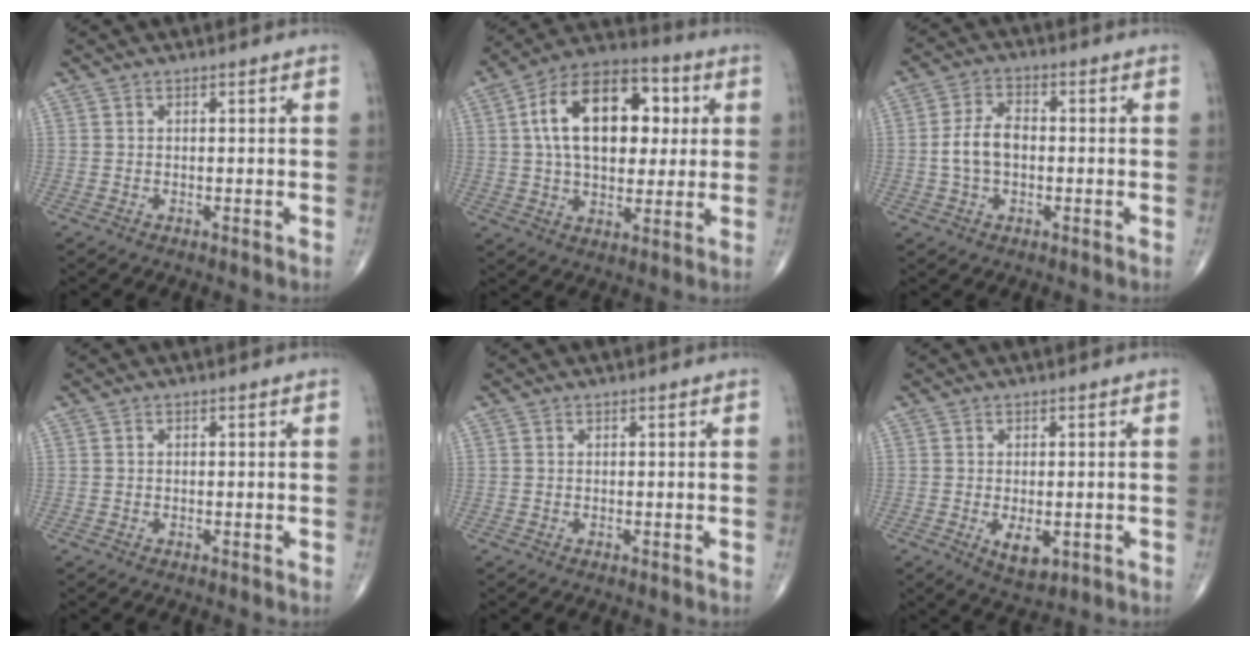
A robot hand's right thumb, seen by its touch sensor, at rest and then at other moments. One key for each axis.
{"total": 20.2, "fx": 4.2, "fy": 12.1, "fz": 15.6, "tx": -0.223, "ty": 0.016, "tz": 0.062}
{"total": 6.7, "fx": -0.6, "fy": 4.2, "fz": 5.3, "tx": -0.102, "ty": 0.018, "tz": -0.016}
{"total": 0.0}
{"total": 0.0}
{"total": 4.7, "fx": -1.1, "fy": 2.4, "fz": 3.9, "tx": -0.053, "ty": -0.010, "tz": -0.010}